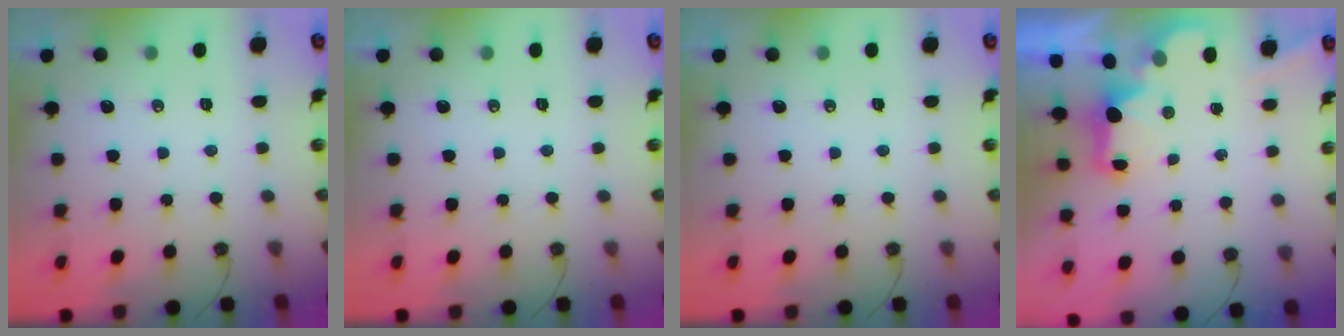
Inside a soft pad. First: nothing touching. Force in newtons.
{"total": 0.0}
{"total": 0.0}
{"total": 2.2, "press": 2.1, "slide": 0.8}